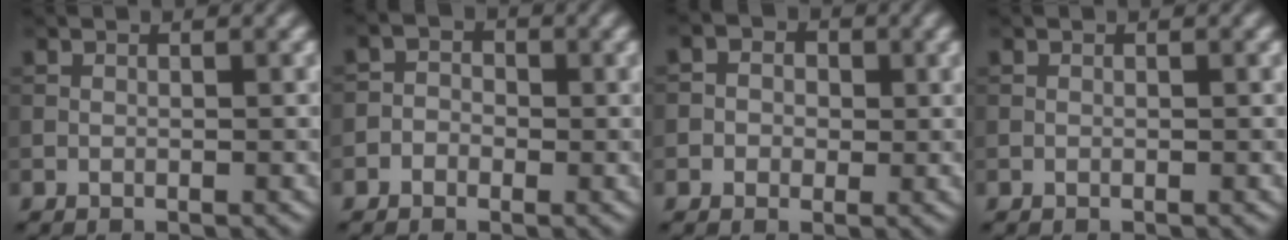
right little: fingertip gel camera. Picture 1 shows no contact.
{"total": 1.7, "force": [-0.7, 1.5, 0.5], "torque": [0.006, 0.008, -0.024]}
{"total": 3.5, "force": [0.7, 3.1, 1.3], "torque": [-0.002, 0.008, -0.013]}
{"total": 0.0}